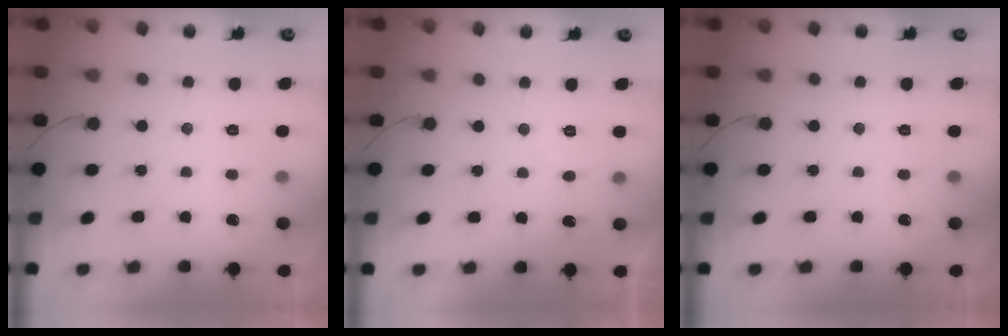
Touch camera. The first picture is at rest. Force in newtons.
{"total": 2.3, "press": 2.3, "slide": 0.2}
{"total": 0.0}